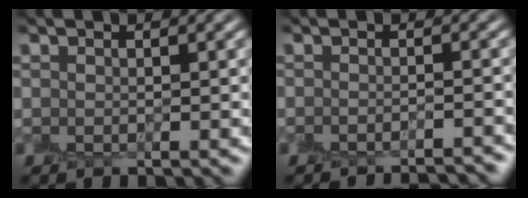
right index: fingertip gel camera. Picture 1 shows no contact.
{"total": 3.4, "force": [-3.3, 0.1, 0.6], "torque": [-0.007, -0.003, -0.040]}